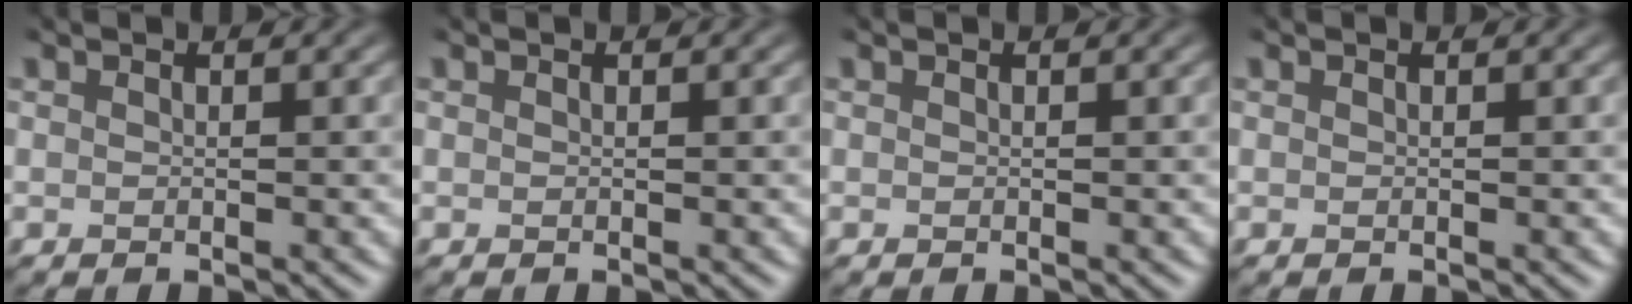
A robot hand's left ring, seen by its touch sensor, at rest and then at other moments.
{"total": 0.0}
{"total": 0.0}
{"total": 0.0}